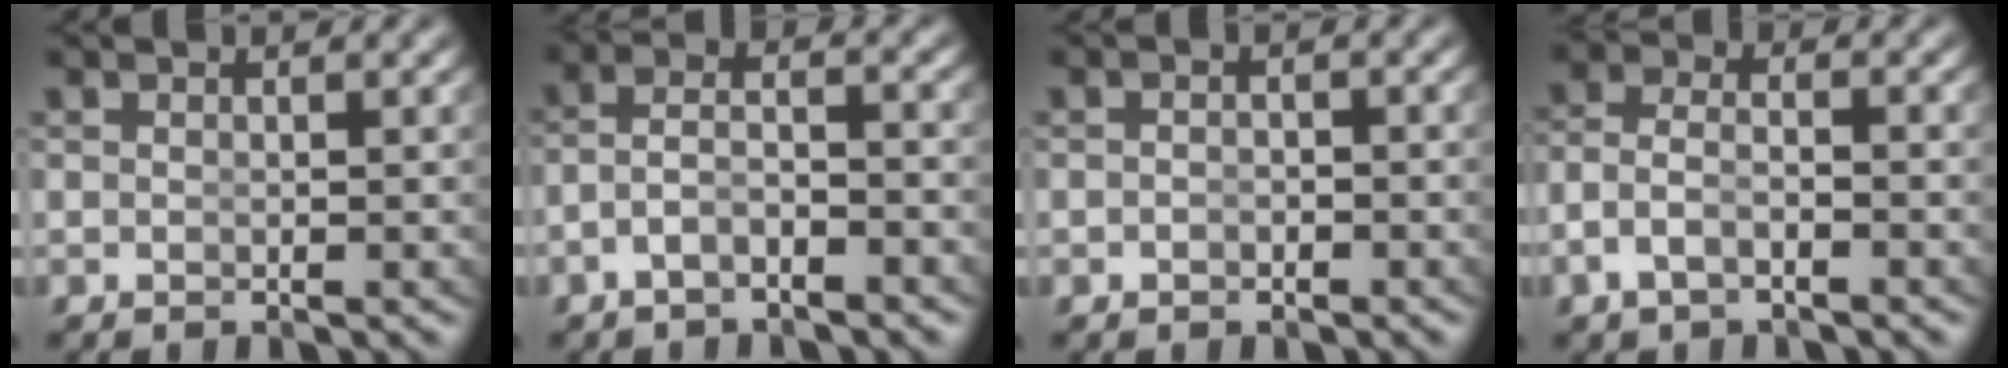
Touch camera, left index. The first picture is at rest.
{"total": 3.0, "force": [-1.9, 1.1, 2.0], "torque": [-0.044, -0.012, -0.030]}
{"total": 0.9, "force": [-0.9, 0.2, 0.4], "torque": [-0.008, -0.008, -0.011]}
{"total": 3.5, "force": [-1.7, 2.2, 2.1], "torque": [-0.061, -0.019, -0.021]}